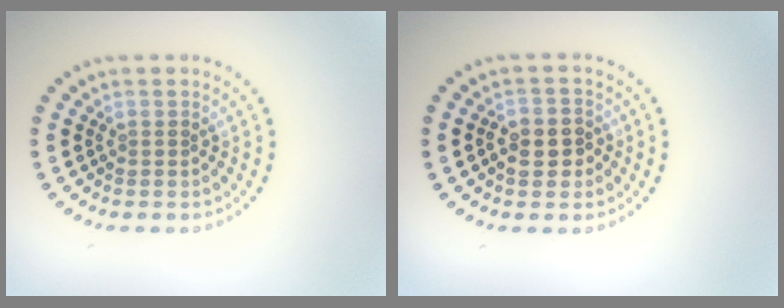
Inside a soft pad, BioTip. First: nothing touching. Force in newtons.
{"total": 2.8, "press": 2.7, "slide": 0.6}